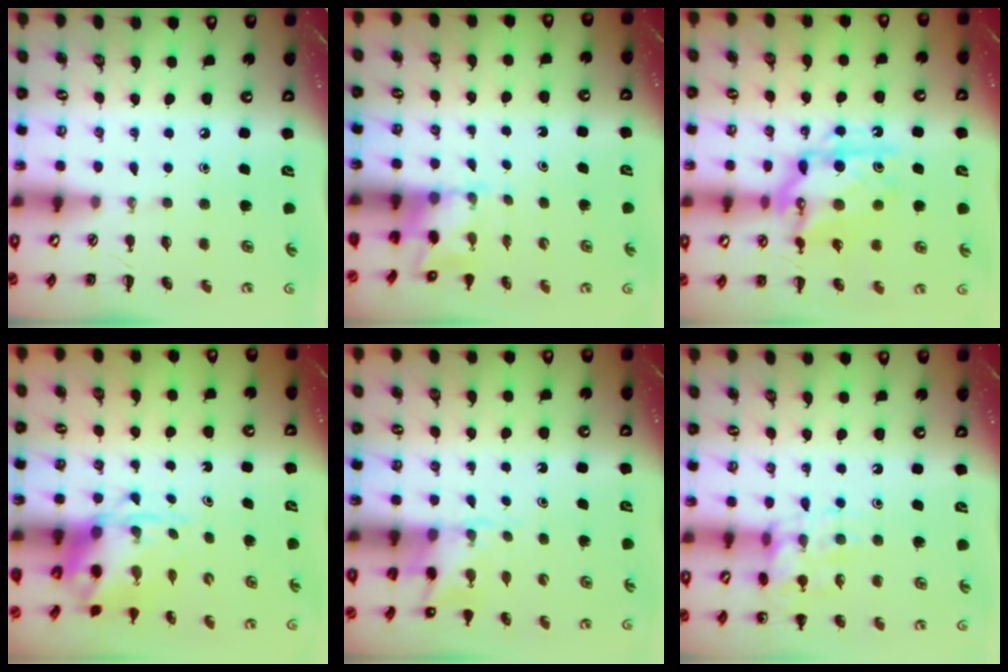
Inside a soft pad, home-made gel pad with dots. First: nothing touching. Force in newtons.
{"total": 2.4, "press": 2.3, "slide": 0.8}
{"total": 15.3, "press": 15.3, "slide": 0.7}
{"total": 4.0, "press": 3.9, "slide": 0.9}
{"total": 3.6, "press": 3.6, "slide": 0.7}
{"total": 15.7, "press": 15.6, "slide": 2.0}